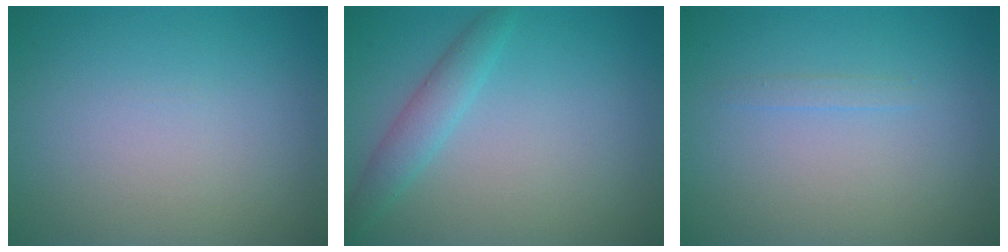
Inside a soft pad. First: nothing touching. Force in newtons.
{"total": 2.3, "press": 2.3, "slide": 0.1}
{"total": 0.6, "press": 0.6, "slide": 0.0}